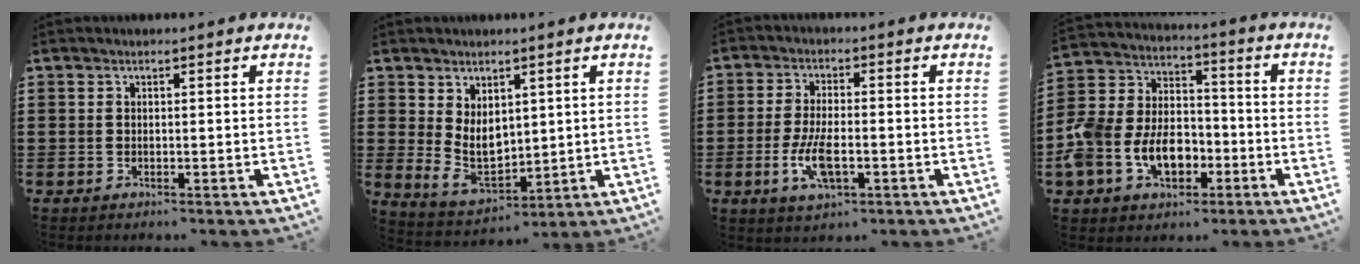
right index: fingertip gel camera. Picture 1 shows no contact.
{"total": 6.2, "force": [1.4, 4.5, 4.0], "torque": [-0.081, -0.004, 0.024]}
{"total": 6.9, "force": [-2.1, 2.8, 5.9], "torque": [-0.140, -0.011, -0.043]}
{"total": 10.6, "force": [-3.9, 7.8, 5.9], "torque": [-0.156, 0.016, -0.075]}